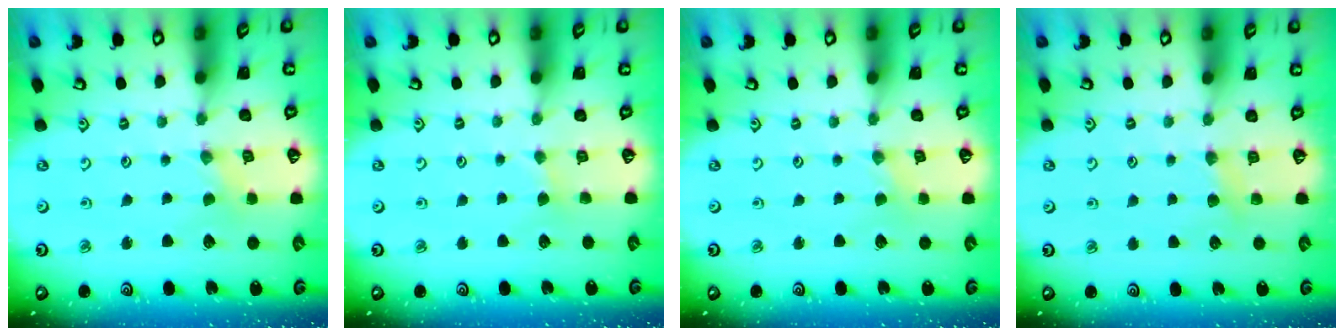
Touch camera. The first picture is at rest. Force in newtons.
{"total": 1.1, "press": 1.1, "slide": 0.3}
{"total": 0.0}
{"total": 4.4, "press": 4.3, "slide": 0.6}